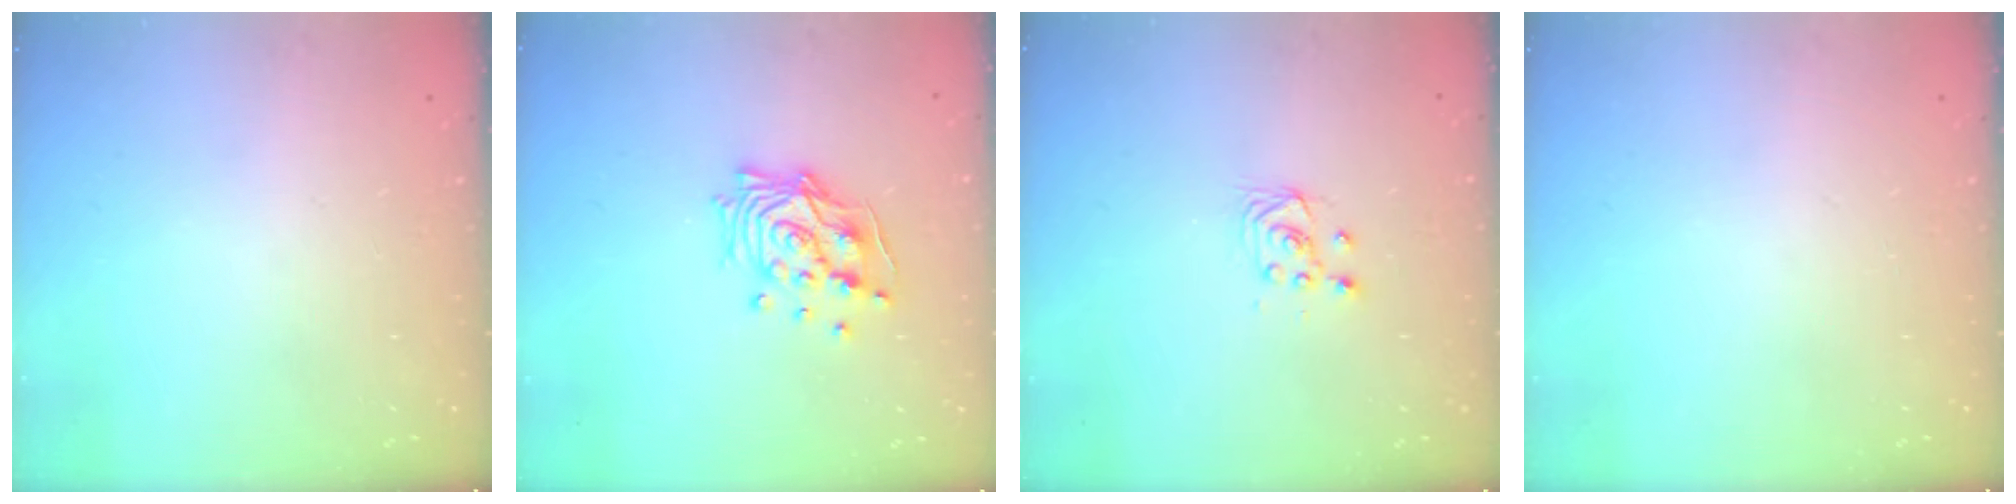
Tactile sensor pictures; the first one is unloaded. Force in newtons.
{"total": 13.7, "press": 13.6, "slide": 1.7}
{"total": 2.9, "press": 2.6, "slide": 1.3}
{"total": 0.0}